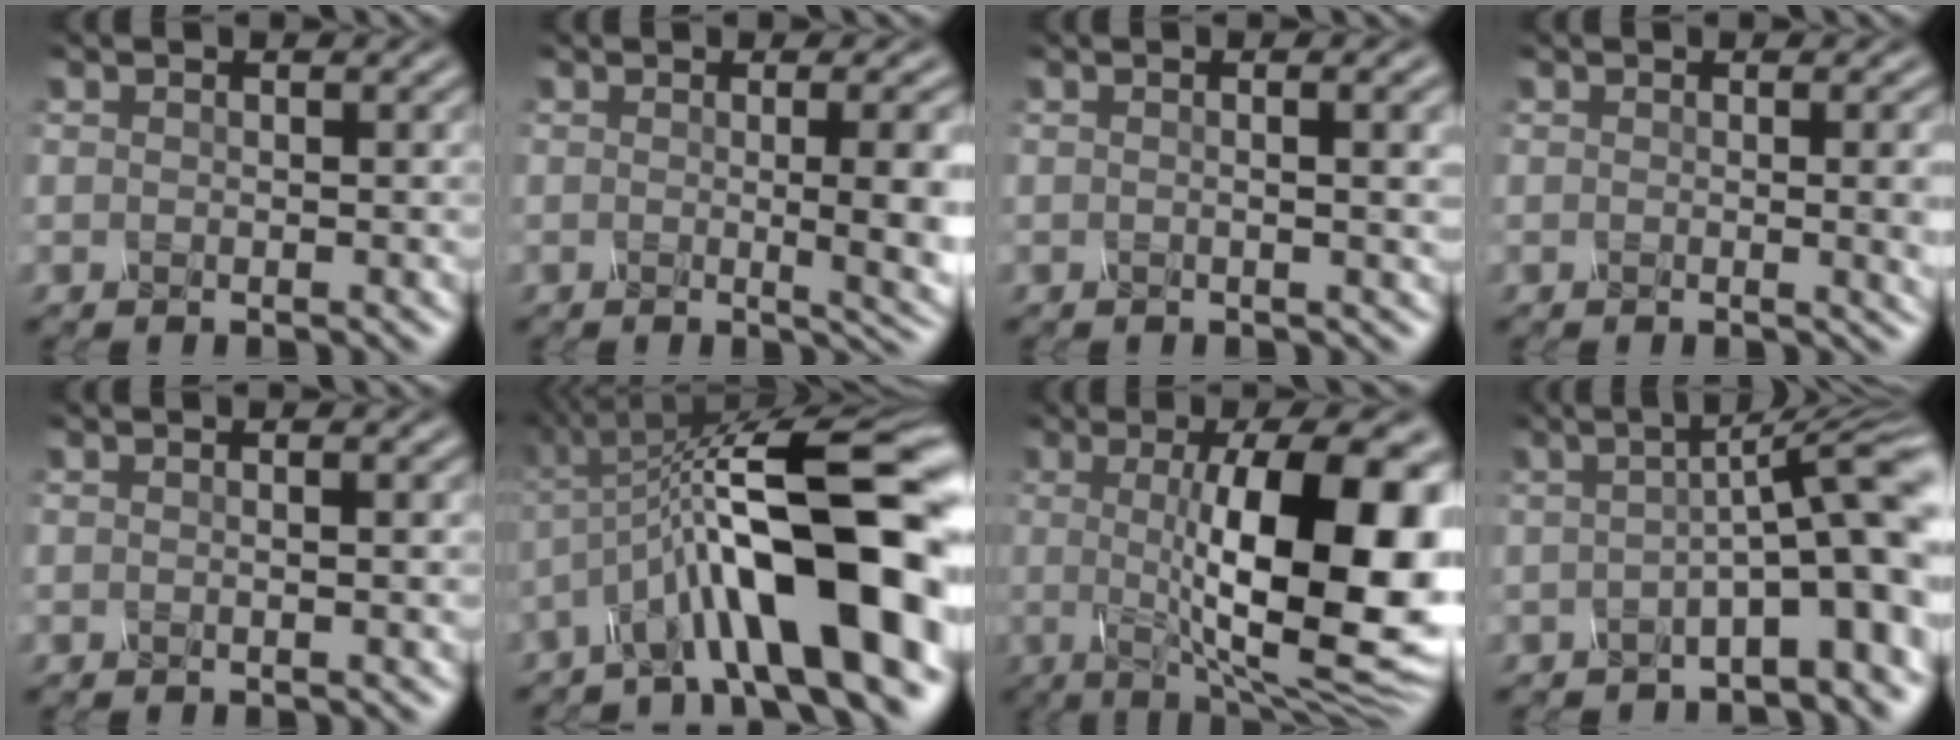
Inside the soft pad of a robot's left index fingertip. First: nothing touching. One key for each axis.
{"total": 6.6, "fx": -0.2, "fy": 2.1, "fz": 6.3, "tx": -0.059, "ty": -0.002, "tz": 0.001}
{"total": 4.4, "fx": 0.6, "fy": 1.8, "fz": 4.0, "tx": -0.034, "ty": 0.016, "tz": -0.012}
{"total": 4.4, "fx": 0.0, "fy": 1.7, "fz": 4.0, "tx": -0.028, "ty": 0.002, "tz": 0.000}
{"total": 1.0, "fx": 0.0, "fy": 0.4, "fz": 1.0, "tx": -0.013, "ty": 0.000, "tz": -0.008}
{"total": 15.0, "fx": -3.4, "fy": 4.3, "fz": 13.9, "tx": -0.202, "ty": 0.028, "tz": -0.055}
{"total": 14.8, "fx": 0.1, "fy": 4.2, "fz": 14.2, "tx": -0.167, "ty": 0.002, "tz": -0.003}
{"total": 8.6, "fx": -1.0, "fy": 1.9, "fz": 8.3, "tx": -0.096, "ty": 0.024, "tz": -0.031}